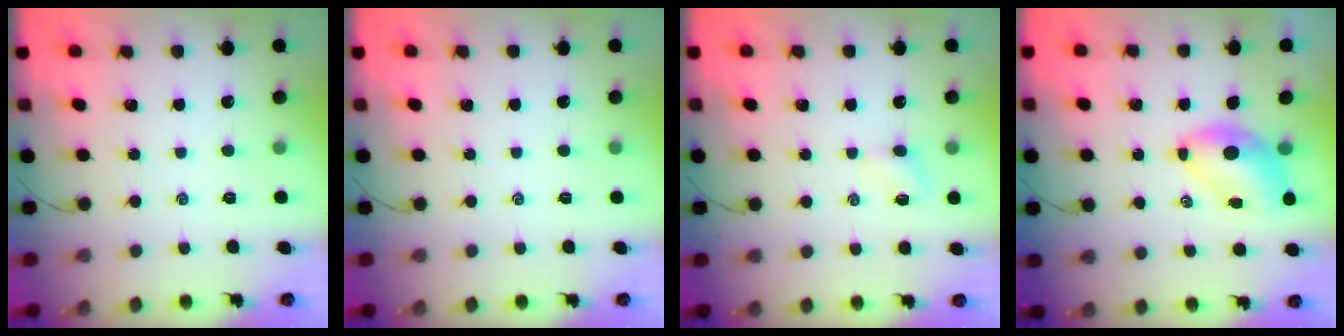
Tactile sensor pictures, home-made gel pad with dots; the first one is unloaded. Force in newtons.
{"total": 1.1, "press": 0.9, "slide": 0.5}
{"total": 3.2, "press": 3.0, "slide": 0.9}
{"total": 6.7, "press": 6.6, "slide": 1.3}